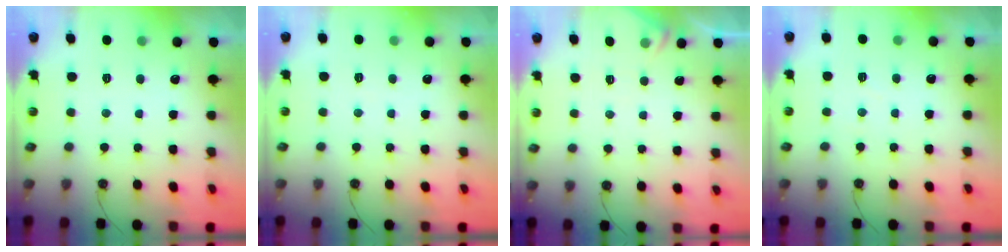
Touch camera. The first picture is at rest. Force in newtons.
{"total": 2.6, "press": 2.6, "slide": 0.5}
{"total": 4.4, "press": 4.4, "slide": 0.5}
{"total": 4.0, "press": 3.9, "slide": 0.7}